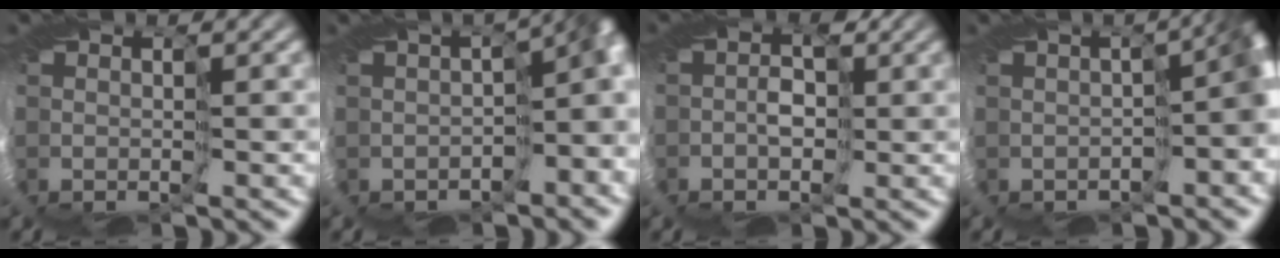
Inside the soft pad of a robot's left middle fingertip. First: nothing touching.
{"total": 8.8, "force": [-1.7, 4.9, 7.2], "torque": [-0.059, -0.023, -0.009]}
{"total": 2.3, "force": [-0.5, 1.9, 1.1], "torque": [-0.010, 0.001, -0.006]}
{"total": 7.0, "force": [-1.0, 2.8, 6.3], "torque": [-0.078, -0.026, -0.010]}